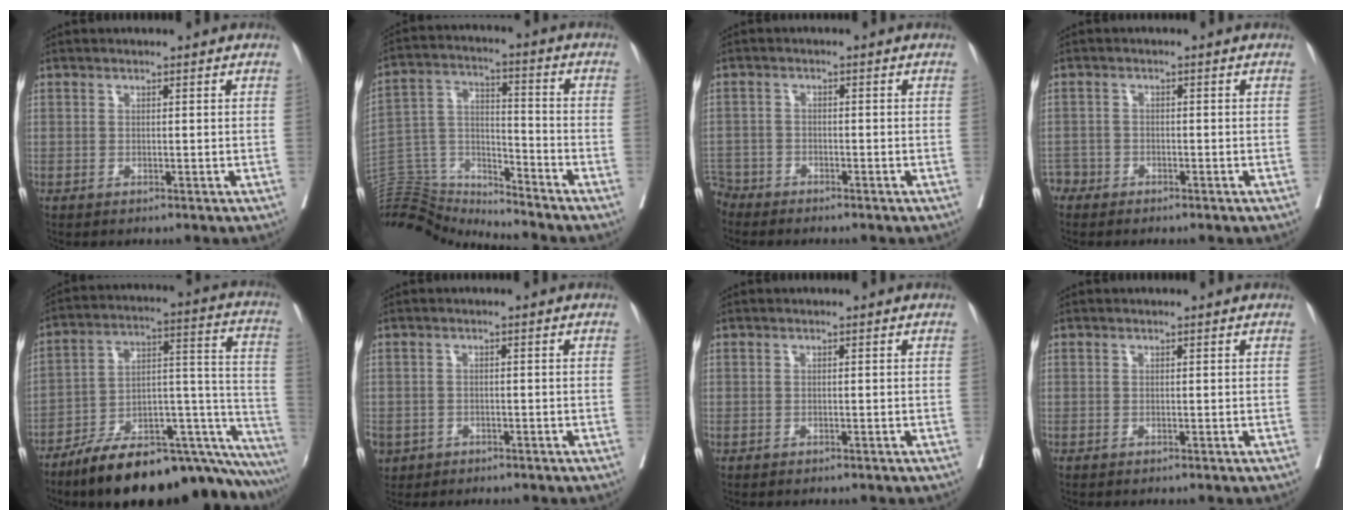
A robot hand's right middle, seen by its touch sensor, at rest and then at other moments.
{"total": 14.4, "force": [-14.3, 1.7, 1.4], "torque": [-0.038, 0.055, -0.257]}
{"total": 4.0, "force": [-3.6, 1.5, -0.7], "torque": [0.011, -0.003, -0.075]}
{"total": 2.0, "force": [-1.6, 1.2, -0.4], "torque": [-0.001, 0.006, -0.031]}
{"total": 25.4, "force": [-19.3, 5.4, 15.6], "torque": [-0.135, 0.045, -0.280]}
{"total": 6.1, "force": [-3.1, 4.9, 1.9], "torque": [-0.063, -0.003, -0.045]}
{"total": 0.0}
{"total": 0.0}